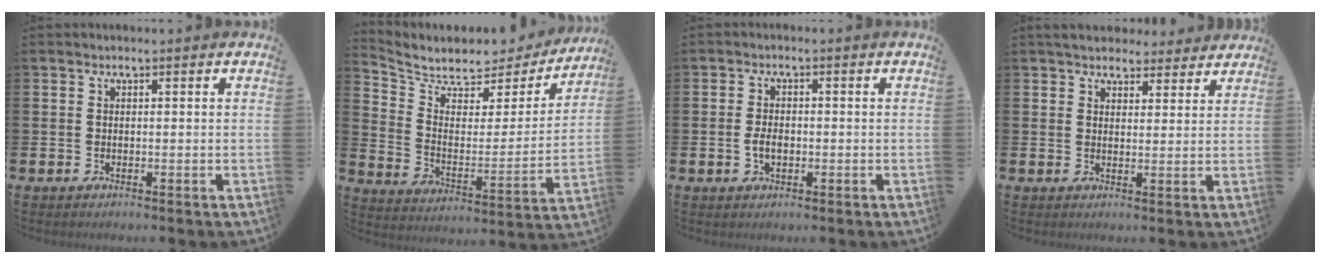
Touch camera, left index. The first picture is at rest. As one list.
[{"total": 6.3, "force": [5.7, 2.6, 1.0], "torque": [-0.057, -0.052, 0.092]}, {"total": 2.6, "force": [-0.5, 1.7, 1.9], "torque": [-0.021, -0.002, -0.014]}, {"total": 4.7, "force": [4.4, 1.7, 0.4], "torque": [-0.007, -0.024, 0.077]}]